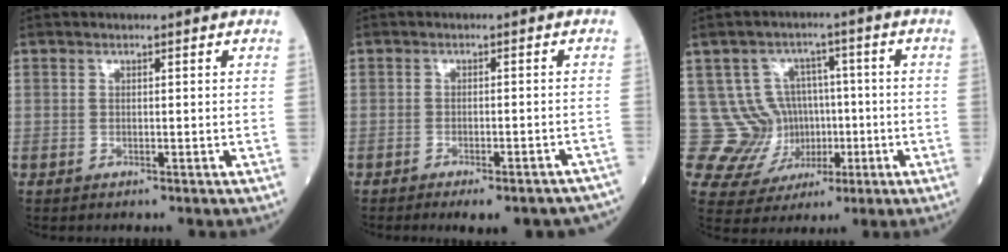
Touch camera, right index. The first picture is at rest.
{"total": 10.2, "force": [-8.9, 2.1, 4.5], "torque": [-0.044, 0.008, -0.096]}
{"total": 9.2, "force": [0.0, 9.0, 2.2], "torque": [-0.038, 0.035, 0.021]}